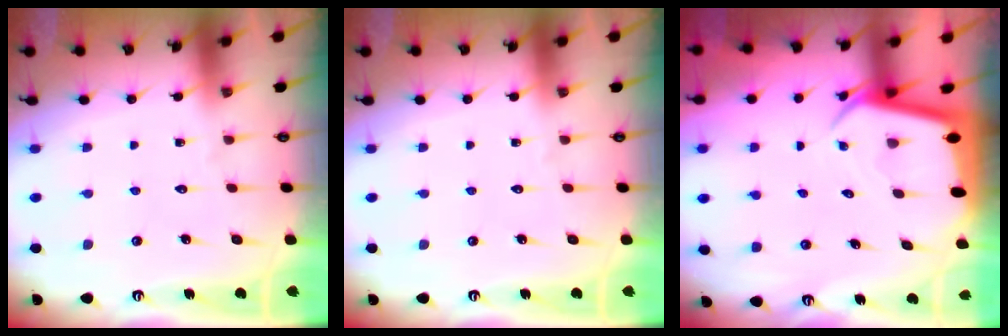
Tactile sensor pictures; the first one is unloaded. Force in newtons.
{"total": 0.0}
{"total": 4.1, "press": 4.0, "slide": 0.5}